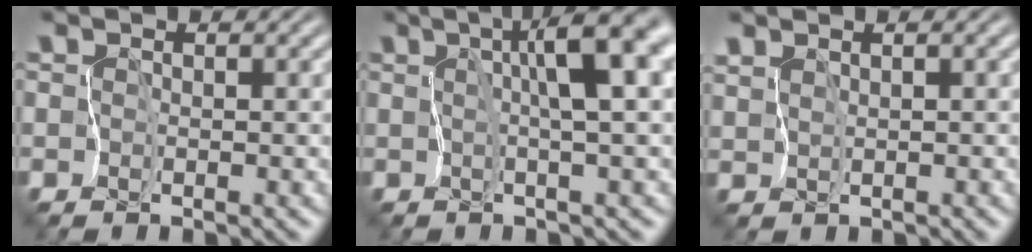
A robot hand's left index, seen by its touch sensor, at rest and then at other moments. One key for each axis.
{"total": 7.2, "fx": 1.7, "fy": 0.8, "fz": 7.0, "tx": -0.106, "ty": 0.022, "tz": 0.024}
{"total": 0.8, "fx": 0.7, "fy": 0.0, "fz": -0.2, "tx": 0.005, "ty": -0.002, "tz": 0.019}